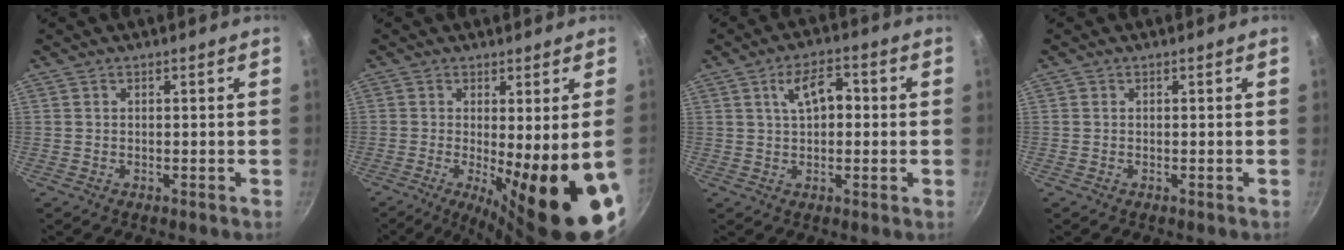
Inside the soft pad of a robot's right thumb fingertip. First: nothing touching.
{"total": 16.0, "force": [-4.1, 2.5, 15.3], "torque": [-0.203, -0.028, -0.045]}
{"total": 6.8, "force": [1.3, 3.7, 5.6], "torque": [-0.079, 0.018, 0.017]}
{"total": 0.0}